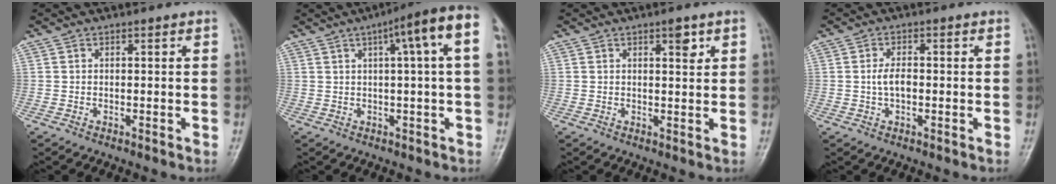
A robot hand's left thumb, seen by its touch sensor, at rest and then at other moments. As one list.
[{"total": 9.7, "force": [2.8, 0.2, 9.3], "torque": [-0.131, 0.028, 0.033]}, {"total": 2.6, "force": [1.4, 0.8, 2.1], "torque": [-0.021, -0.006, 0.020]}, {"total": 3.0, "force": [-0.3, 1.6, 2.5], "torque": [-0.047, 0.007, -0.010]}]